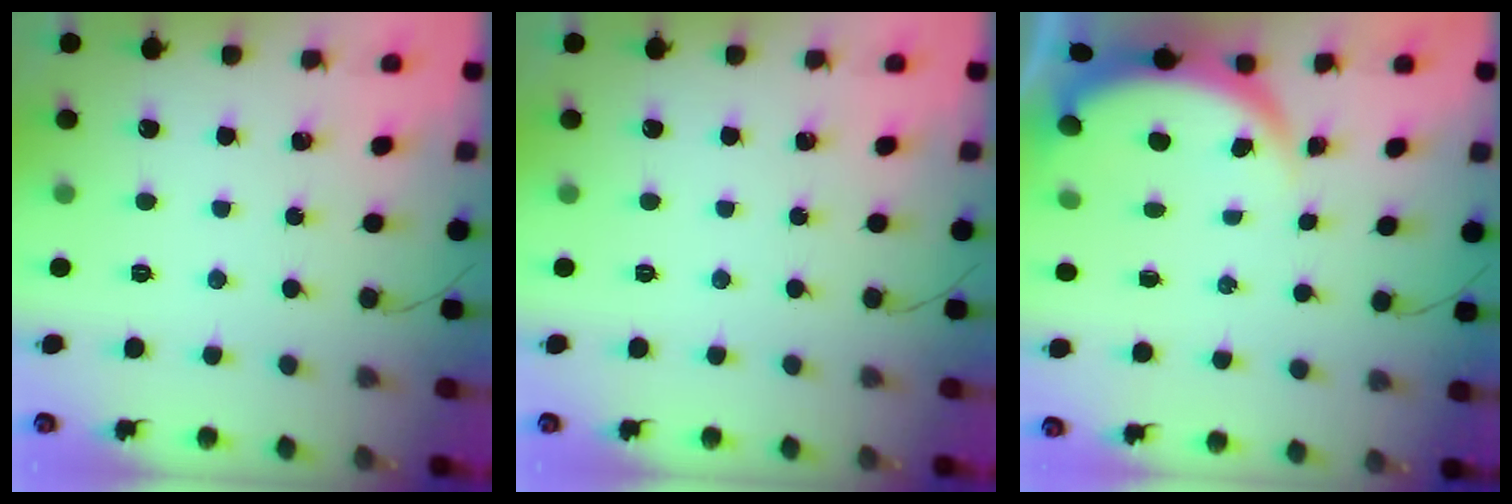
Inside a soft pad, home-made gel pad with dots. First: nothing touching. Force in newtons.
{"total": 0.0}
{"total": 3.8, "press": 3.8, "slide": 0.1}